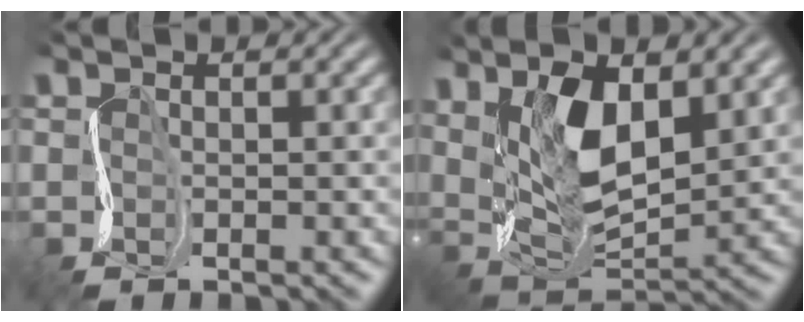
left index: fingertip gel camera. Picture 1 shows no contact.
{"total": 8.1, "force": [3.2, 3.6, 6.5], "torque": [-0.134, 0.000, 0.059]}